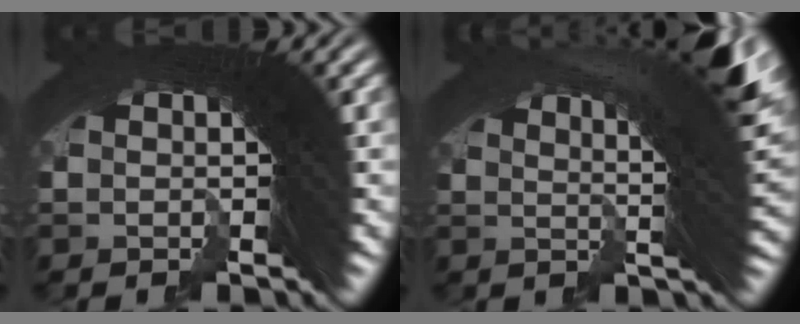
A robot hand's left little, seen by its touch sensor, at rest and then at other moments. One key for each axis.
{"total": 10.4, "fx": 4.6, "fy": 3.8, "fz": 8.5, "tx": -0.127, "ty": 0.017, "tz": 0.057}